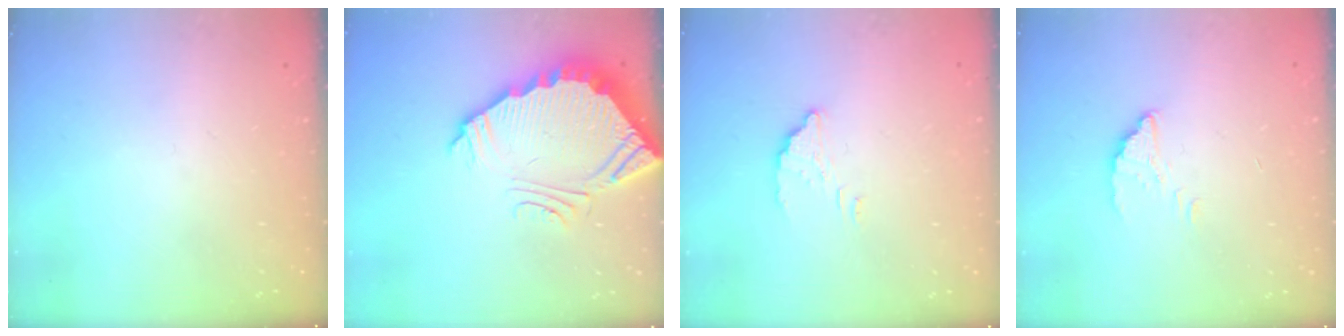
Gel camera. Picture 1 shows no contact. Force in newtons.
{"total": 5.8, "press": 5.8, "slide": 0.5}
{"total": 2.9, "press": 2.9, "slide": 0.3}
{"total": 2.1, "press": 2.1, "slide": 0.2}